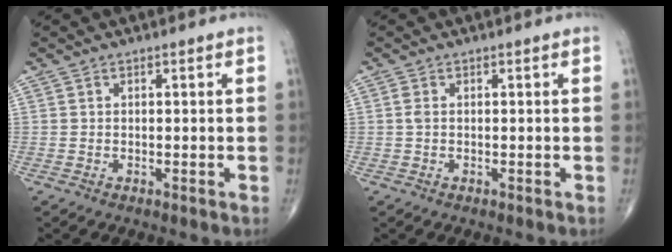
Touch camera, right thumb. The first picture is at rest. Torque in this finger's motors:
{"motor_torque": [0.38, 0.04, 0.17, 0.01, 0.00]}